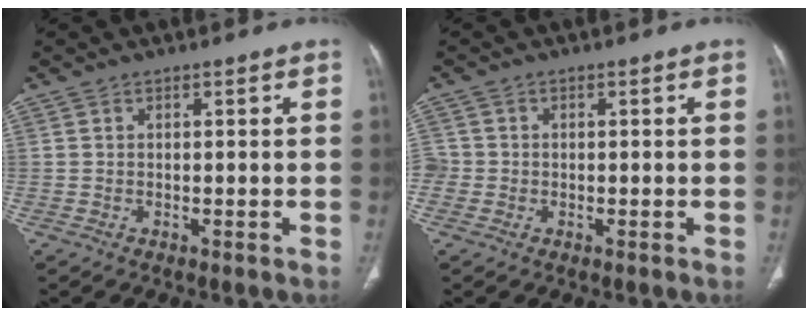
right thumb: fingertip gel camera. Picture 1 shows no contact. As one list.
[{"total": 3.0, "force": [-0.4, 2.9, 0.7], "torque": [-0.002, 0.008, -0.011]}]